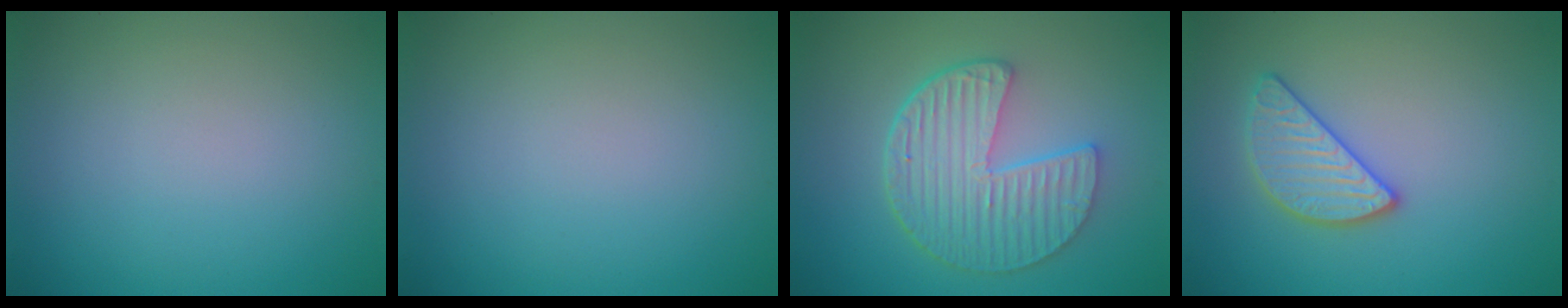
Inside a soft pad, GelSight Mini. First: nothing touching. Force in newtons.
{"total": 0.0}
{"total": 6.5, "press": 4.8, "slide": 4.4}
{"total": 2.7, "press": 2.7, "slide": 0.1}